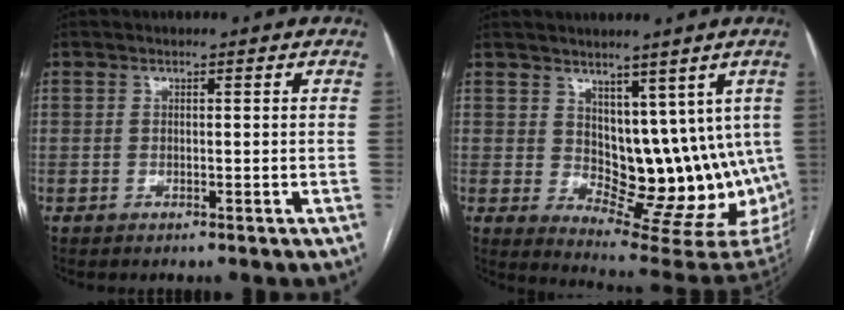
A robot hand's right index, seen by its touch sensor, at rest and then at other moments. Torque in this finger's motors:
{"motor_torque": [0.96, 0.80, 0.14, 0.03]}